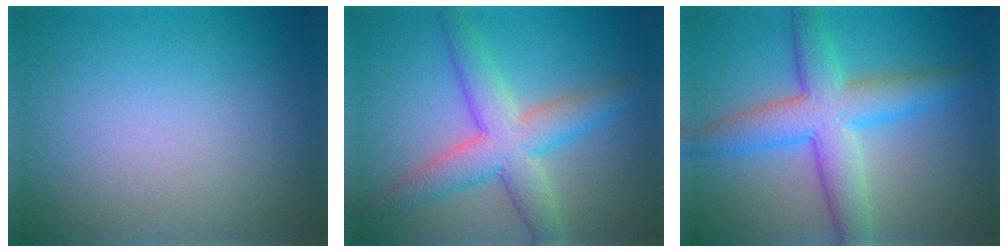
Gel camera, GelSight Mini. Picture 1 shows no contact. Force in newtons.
{"total": 6.3, "press": 6.3, "slide": 0.3}
{"total": 7.3, "press": 7.3, "slide": 0.1}